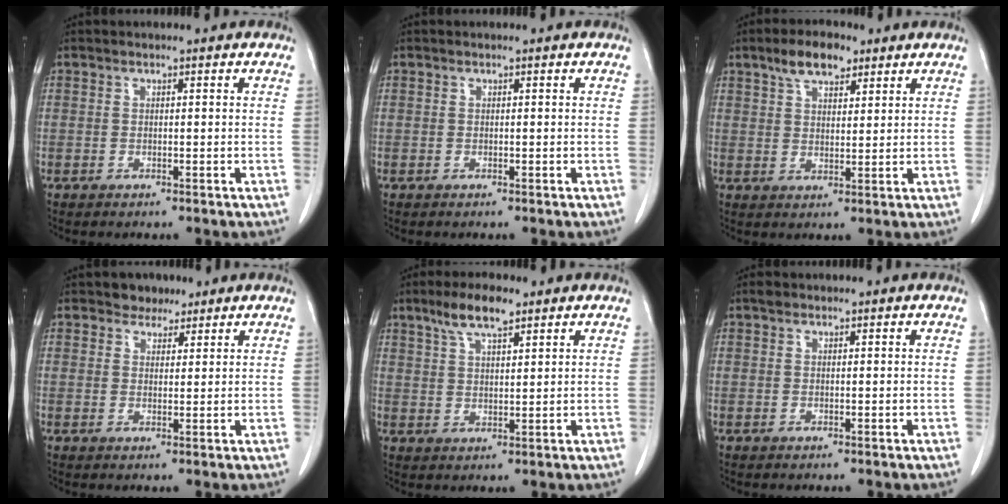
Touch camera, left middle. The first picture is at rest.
{"total": 0.0}
{"total": 6.2, "force": [4.2, 2.6, 3.7], "torque": [-0.068, 0.012, 0.074]}
{"total": 3.1, "force": [2.5, 1.9, 0.4], "torque": [-0.006, 0.005, 0.039]}
{"total": 6.2, "force": [4.4, 1.4, 4.2], "torque": [-0.086, 0.008, 0.082]}
{"total": 0.8, "force": [0.7, 0.4, 0.2], "torque": [-0.010, 0.008, 0.012]}